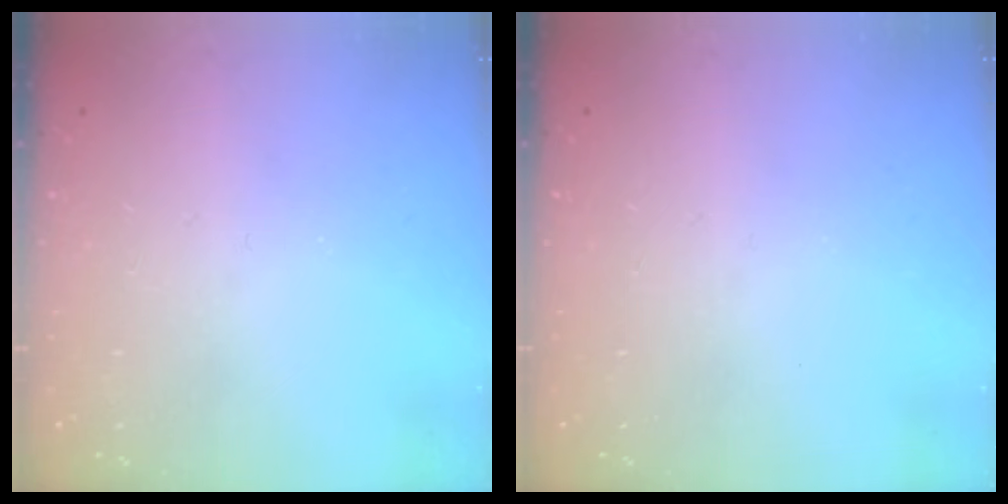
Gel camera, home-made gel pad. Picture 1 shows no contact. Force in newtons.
{"total": 0.0}